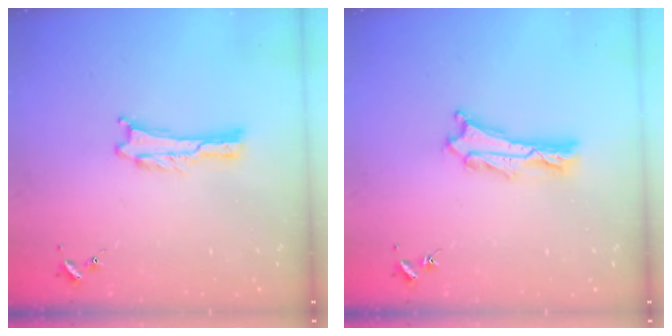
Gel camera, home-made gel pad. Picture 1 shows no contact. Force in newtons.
{"total": 2.4, "press": 2.4, "slide": 0.3}